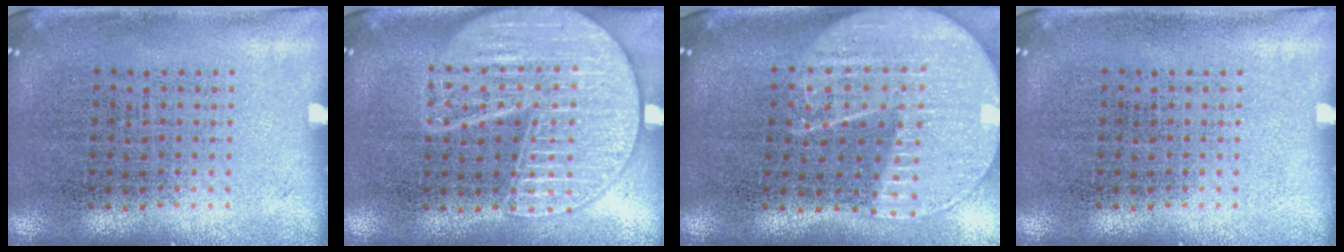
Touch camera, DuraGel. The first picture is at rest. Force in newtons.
{"total": 2.7, "press": 2.7, "slide": 0.2}
{"total": 2.3, "press": 2.0, "slide": 1.1}
{"total": 0.0}